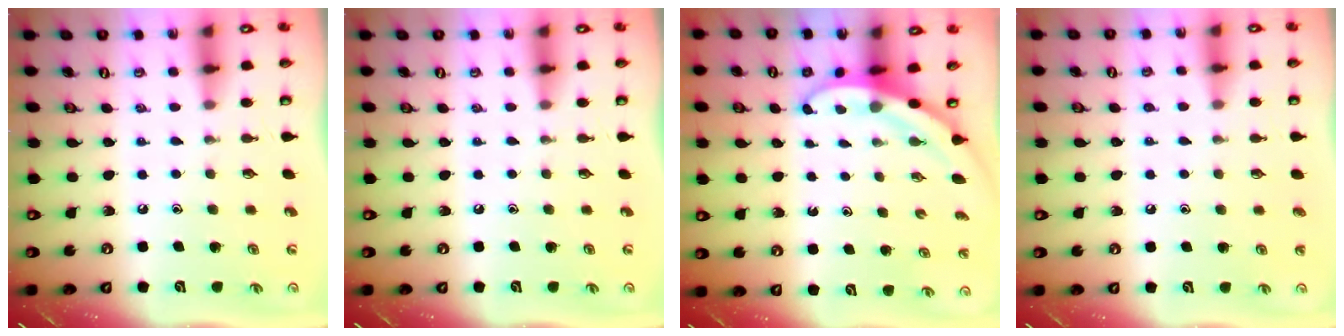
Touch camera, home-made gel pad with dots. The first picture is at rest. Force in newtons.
{"total": 0.0}
{"total": 3.0, "press": 3.0, "slide": 0.1}
{"total": 2.9, "press": 2.8, "slide": 0.3}